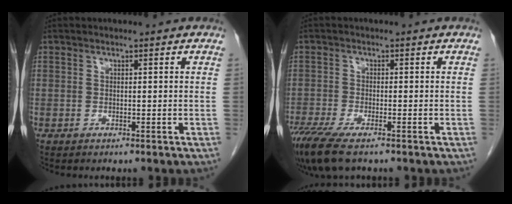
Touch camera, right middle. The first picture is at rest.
{"total": 7.4, "force": [-5.3, 1.4, 4.9], "torque": [-0.092, -0.020, -0.093]}